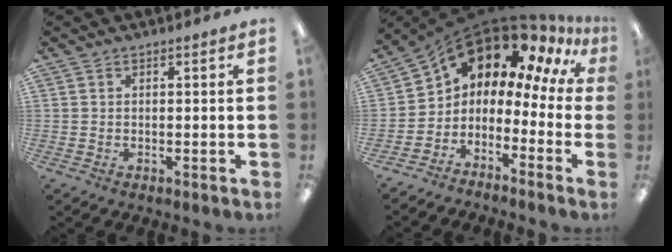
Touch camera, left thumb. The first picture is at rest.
{"total": 11.9, "force": [9.2, 5.5, 5.1], "torque": [-0.092, -0.083, 0.152]}